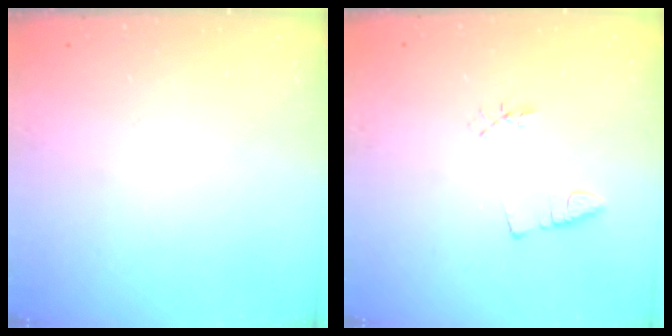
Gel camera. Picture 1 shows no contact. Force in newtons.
{"total": 2.3, "press": 1.9, "slide": 1.4}